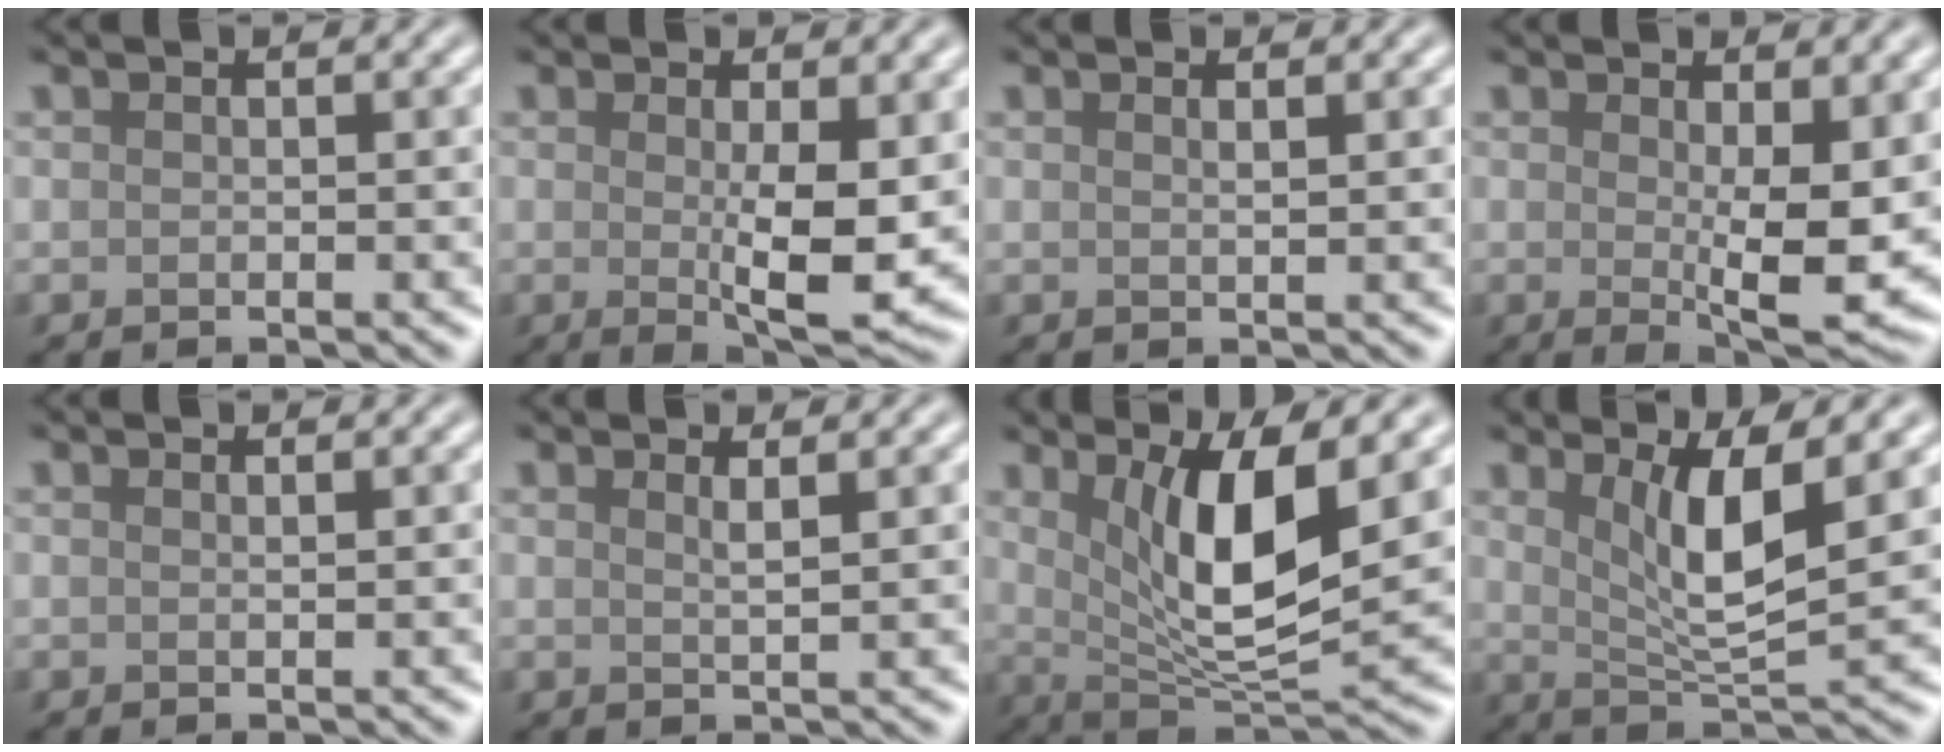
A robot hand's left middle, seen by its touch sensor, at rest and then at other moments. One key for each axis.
{"total": 5.2, "fx": 0.1, "fy": 1.2, "fz": 5.1, "tx": -0.085, "ty": -0.016, "tz": 0.009}
{"total": 0.8, "fx": 0.5, "fy": 0.2, "fz": 0.6, "tx": -0.003, "ty": 0.001, "tz": 0.006}
{"total": 5.7, "fx": 0.5, "fy": 1.5, "fz": 5.4, "tx": -0.086, "ty": -0.020, "tz": 0.015}
{"total": 0.5, "fx": 0.4, "fy": 0.1, "fz": 0.4, "tx": -0.001, "ty": 0.000, "tz": 0.005}
{"total": 1.4, "fx": 0.8, "fy": 0.3, "fz": 1.1, "tx": -0.013, "ty": 0.001, "tz": 0.009}
{"total": 8.0, "fx": 2.3, "fy": 2.4, "fz": 7.2, "tx": -0.123, "ty": -0.021, "tz": 0.045}
{"total": 5.5, "fx": 1.9, "fy": 1.2, "fz": 5.1, "tx": -0.091, "ty": -0.010, "tz": 0.039}